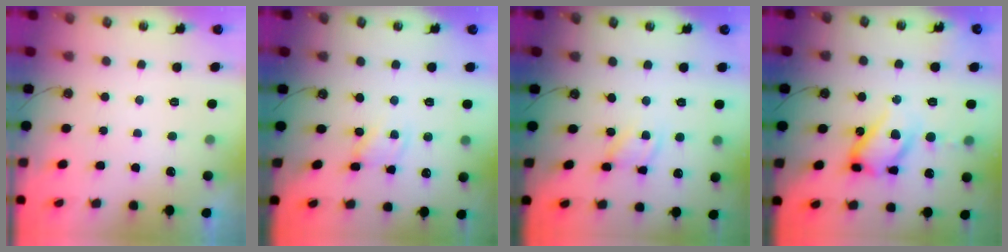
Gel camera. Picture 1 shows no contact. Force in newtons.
{"total": 1.8, "press": 1.8, "slide": 0.1}
{"total": 6.6, "press": 6.6, "slide": 0.3}
{"total": 17.3, "press": 17.2, "slide": 1.7}